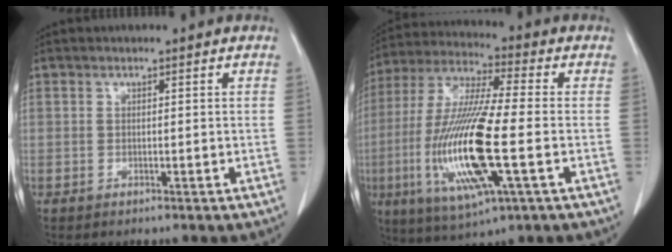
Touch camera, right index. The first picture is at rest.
{"total": 18.1, "force": [-3.9, 2.0, 17.5], "torque": [-0.371, -0.019, -0.070]}